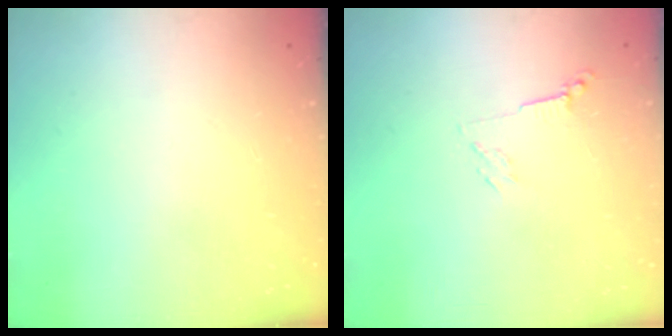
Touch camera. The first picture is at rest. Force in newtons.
{"total": 2.8, "press": 2.7, "slide": 0.6}